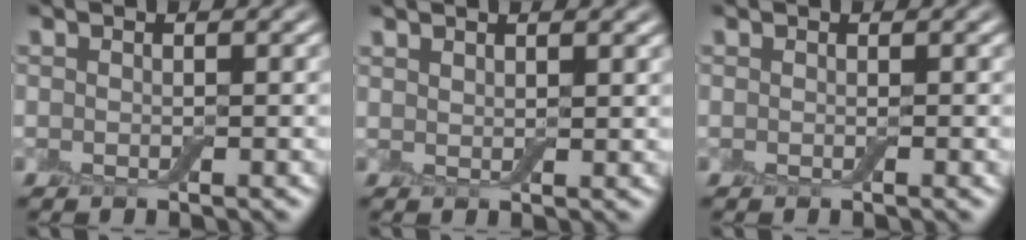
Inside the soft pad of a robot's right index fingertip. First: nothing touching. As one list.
[{"total": 1.0, "force": [1.0, 0.2, 0.3], "torque": [-0.008, 0.001, 0.022]}, {"total": 0.0}]